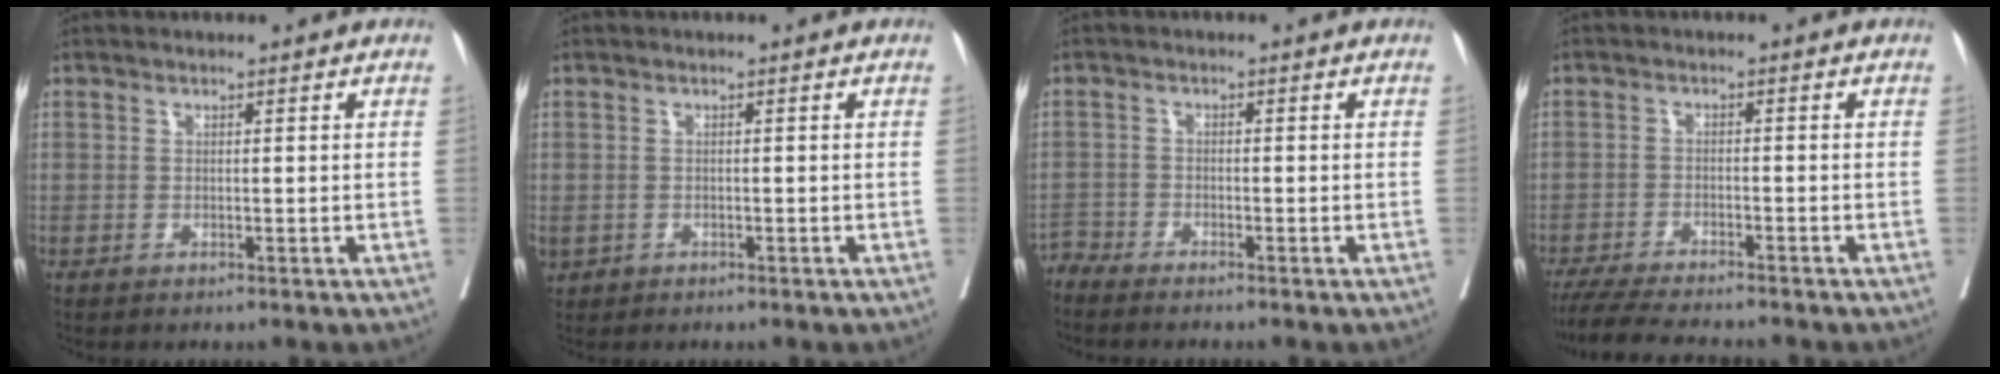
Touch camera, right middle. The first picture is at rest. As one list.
[{"total": 1.8, "force": [-0.7, 1.5, 0.6], "torque": [-0.017, 0.000, -0.004]}, {"total": 2.8, "force": [-2.7, -0.3, 0.1], "torque": [0.006, -0.007, -0.049]}, {"total": 9.9, "force": [-8.8, 0.8, 4.4], "torque": [-0.066, -0.019, -0.138]}]